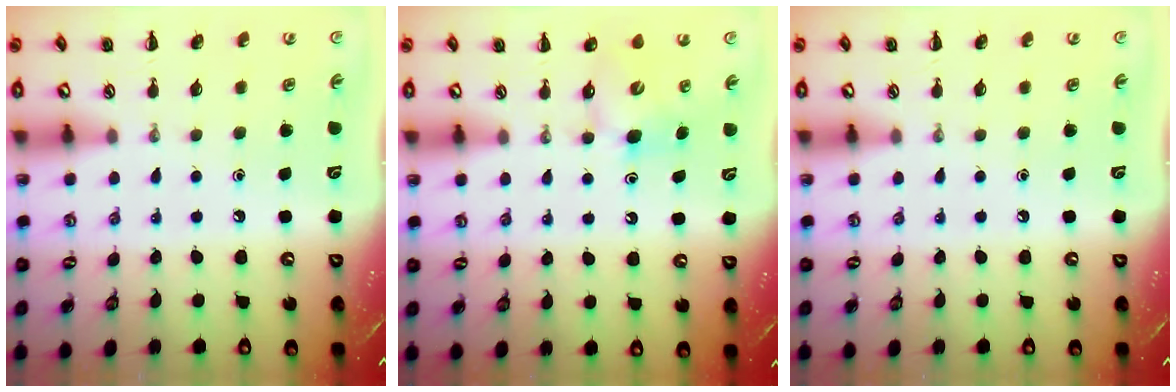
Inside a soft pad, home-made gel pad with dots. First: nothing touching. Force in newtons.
{"total": 5.0, "press": 4.9, "slide": 0.9}
{"total": 0.0}